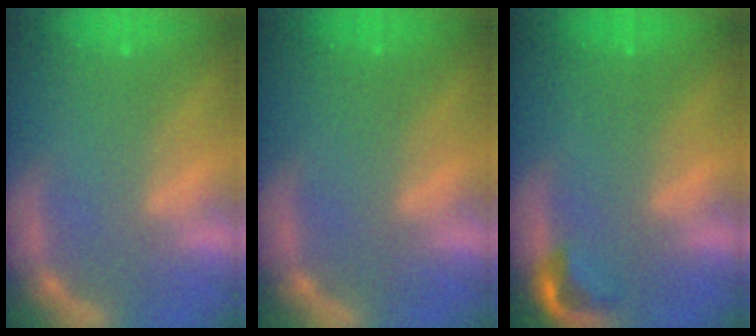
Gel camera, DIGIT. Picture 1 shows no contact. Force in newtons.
{"total": 0.0}
{"total": 2.4}